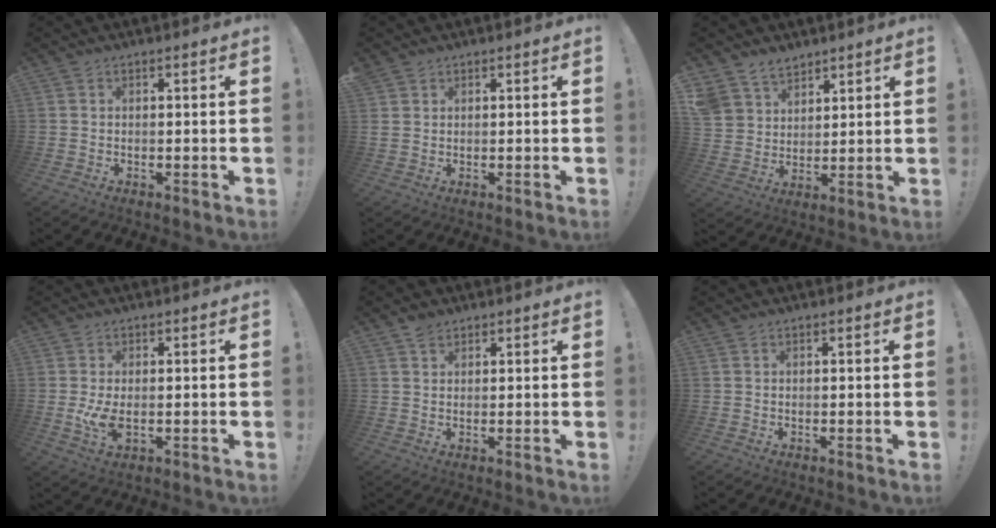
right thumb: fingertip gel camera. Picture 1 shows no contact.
{"total": 2.0, "force": [1.5, 1.3, 0.4], "torque": [-0.001, -0.007, 0.028]}
{"total": 8.5, "force": [6.6, 5.4, 0.8], "torque": [-0.027, -0.048, 0.136]}
{"total": 5.8, "force": [-0.6, 3.0, 4.9], "torque": [-0.081, -0.013, -0.013]}
{"total": 2.5, "force": [2.1, 1.3, 0.5], "torque": [0.006, -0.009, 0.037]}
{"total": 0.0}